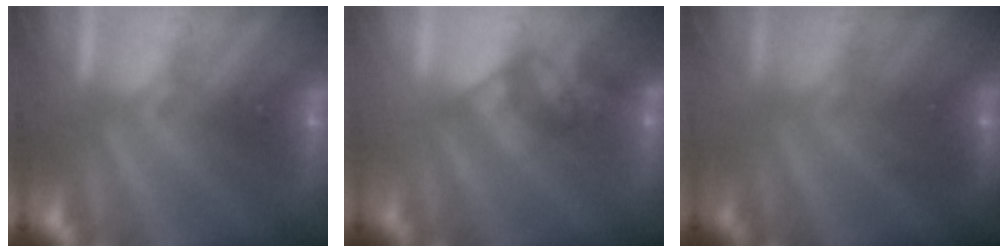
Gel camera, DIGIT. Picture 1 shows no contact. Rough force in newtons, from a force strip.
{"total": 1.6}
{"total": 2.1}